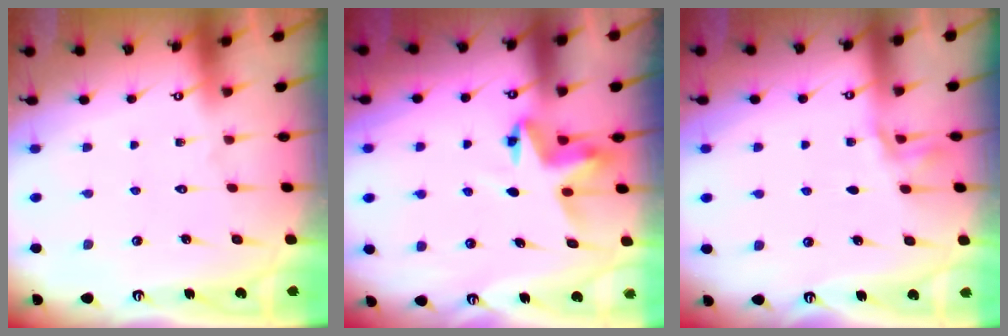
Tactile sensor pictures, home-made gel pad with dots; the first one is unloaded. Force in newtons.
{"total": 5.1, "press": 5.1, "slide": 0.2}
{"total": 1.4, "press": 1.4, "slide": 0.2}